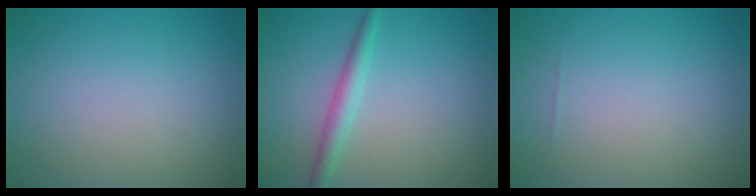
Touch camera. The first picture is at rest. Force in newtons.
{"total": 2.3, "press": 2.3, "slide": 0.0}
{"total": 0.0}